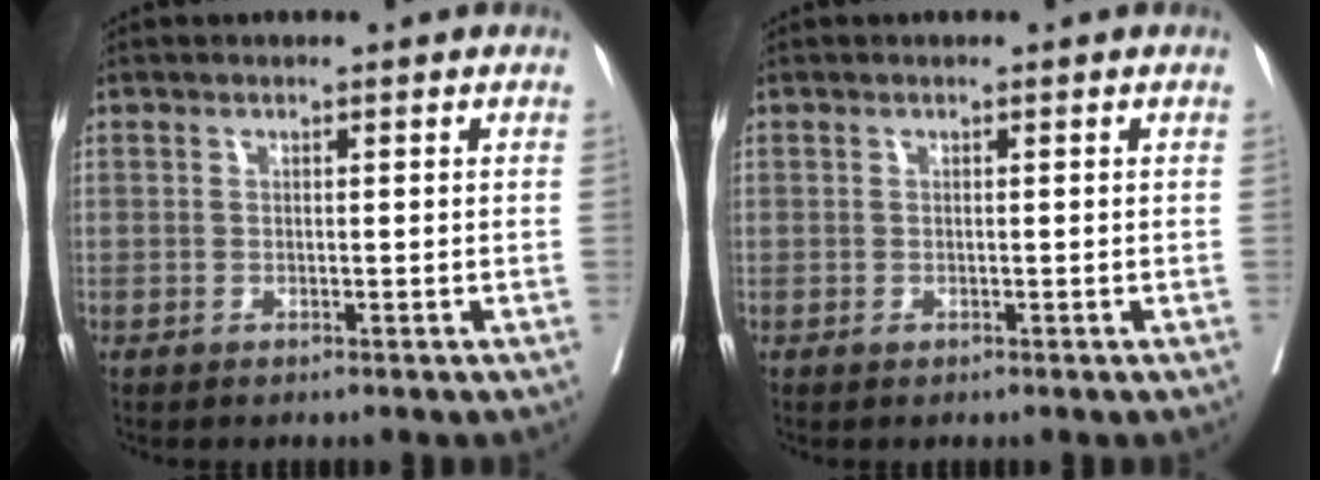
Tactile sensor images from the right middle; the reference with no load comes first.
{"total": 0.0}